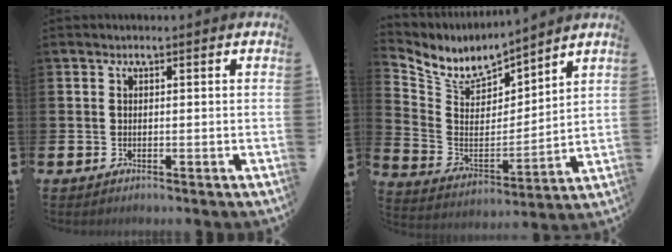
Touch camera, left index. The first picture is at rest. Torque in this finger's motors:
{"motor_torque": [-0.35, -0.12, -0.20, -0.04]}